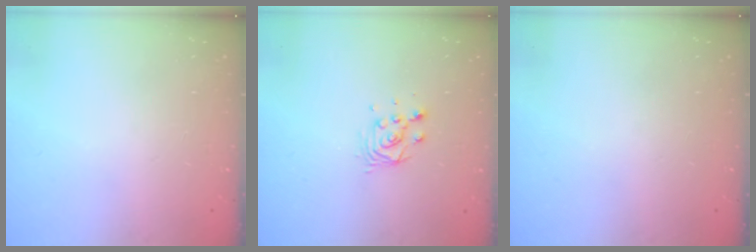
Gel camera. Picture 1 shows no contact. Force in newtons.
{"total": 4.7, "press": 4.7, "slide": 0.4}
{"total": 0.0}